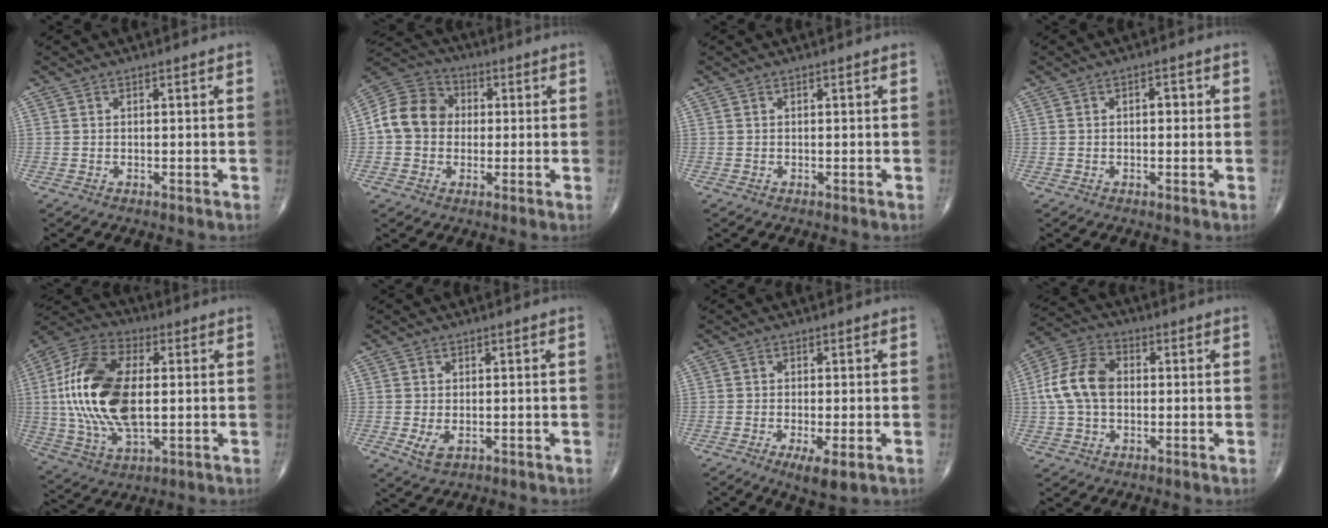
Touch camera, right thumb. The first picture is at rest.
{"total": 11.1, "force": [0.3, 9.4, 6.0], "torque": [-0.093, 0.029, -0.006]}
{"total": 0.0}
{"total": 2.0, "force": [0.3, 1.1, 1.6], "torque": [-0.015, 0.004, -0.001]}
{"total": 21.3, "force": [1.2, 11.1, 18.1], "torque": [-0.378, 0.002, 0.018]}
{"total": 3.2, "force": [-0.6, 1.9, 2.5], "torque": [-0.047, -0.008, -0.005]}
{"total": 5.2, "force": [-2.1, 1.4, 4.6], "torque": [-0.079, -0.013, -0.034]}
{"total": 10.9, "force": [0.4, 7.4, 7.9], "torque": [-0.155, 0.028, 0.000]}